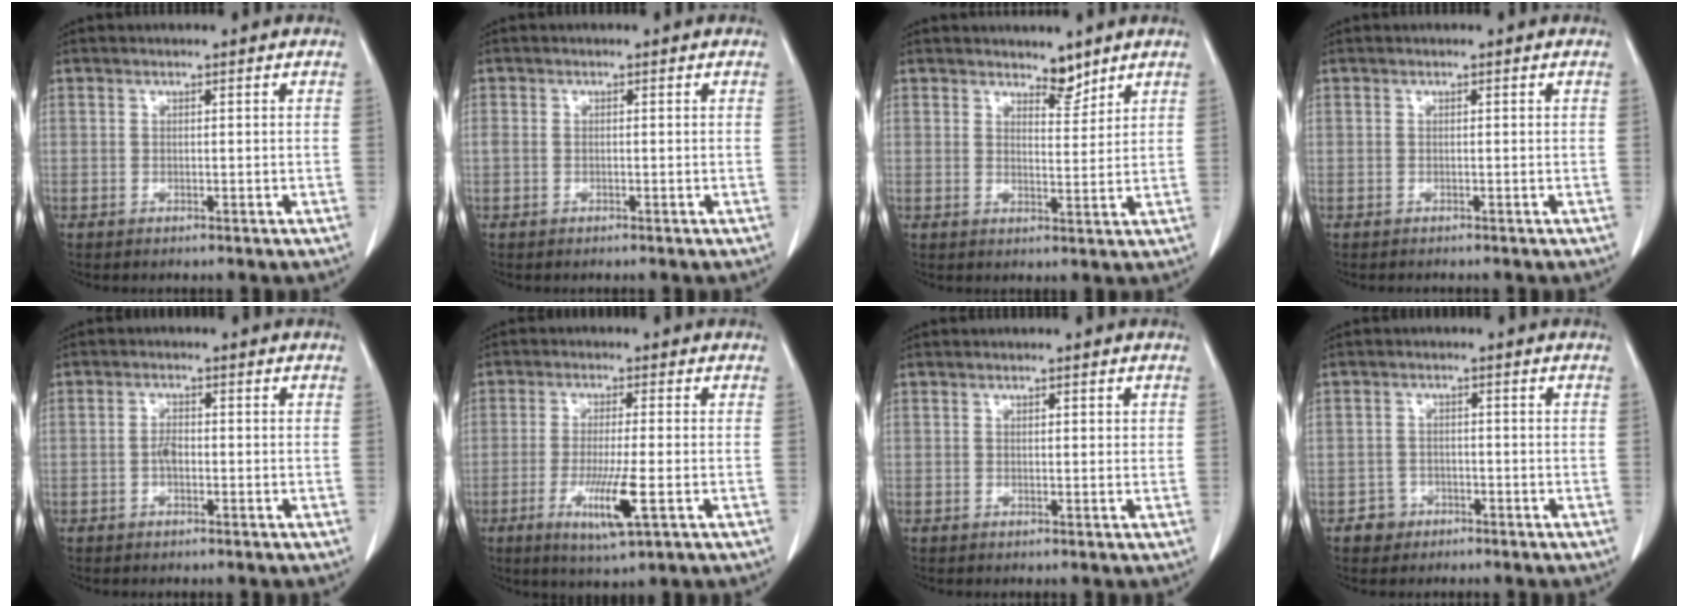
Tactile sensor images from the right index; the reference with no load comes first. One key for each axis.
{"total": 1.4, "fx": -0.1, "fy": 1.1, "fz": 0.9, "tx": -0.031, "ty": 0.012, "tz": 0.003}
{"total": 3.1, "fx": 2.8, "fy": 1.0, "fz": 0.8, "tx": -0.010, "ty": -0.007, "tz": 0.045}
{"total": 0.6, "fx": -0.5, "fy": 0.3, "fz": 0.0, "tx": -0.001, "ty": 0.002, "tz": -0.009}
{"total": 1.9, "fx": -0.4, "fy": 0.9, "fz": 1.6, "tx": -0.027, "ty": 0.006, "tz": -0.006}
{"total": 7.8, "fx": -2.5, "fy": 0.3, "fz": 7.4, "tx": -0.136, "ty": -0.020, "tz": -0.040}
{"total": 1.3, "fx": 0.6, "fy": 0.6, "fz": 1.0, "tx": -0.014, "ty": 0.000, "tz": 0.006}
{"total": 2.9, "fx": -1.5, "fy": 2.5, "fz": -0.2, "tx": 0.011, "ty": 0.015, "tz": -0.025}